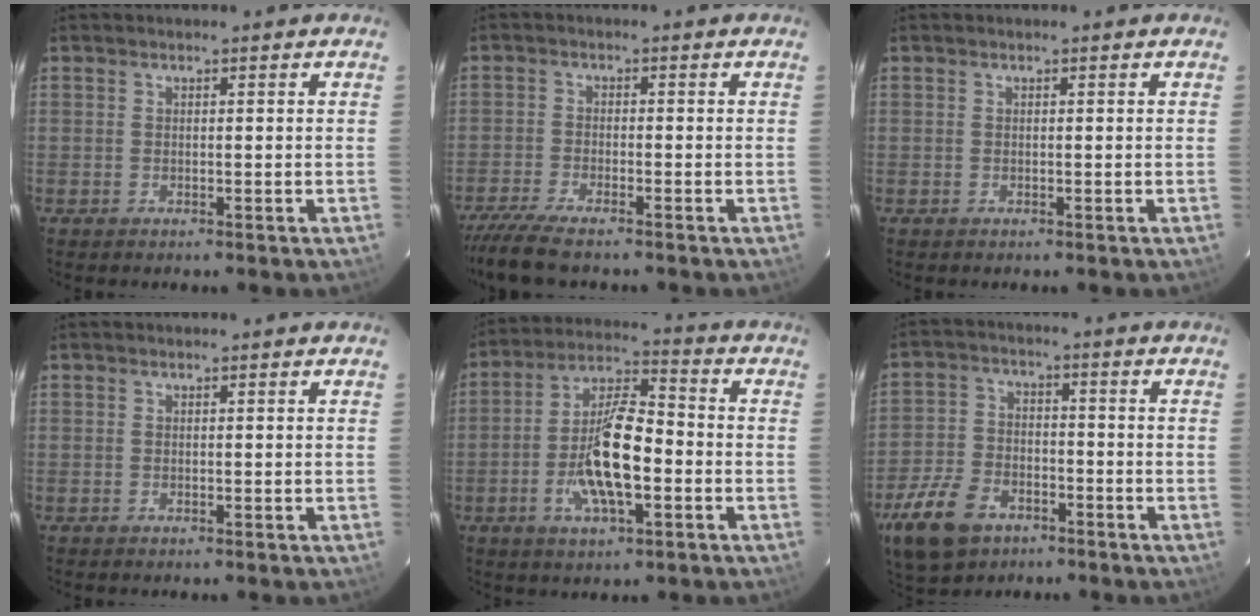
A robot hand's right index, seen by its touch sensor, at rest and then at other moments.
{"total": 7.9, "force": [-6.7, 1.1, 4.0], "torque": [-0.107, -0.029, -0.126]}
{"total": 0.0}
{"total": 0.0}
{"total": 13.2, "force": [-3.7, 4.4, 11.9], "torque": [-0.240, 0.002, -0.070]}
{"total": 13.8, "force": [-8.0, 8.6, 7.3], "torque": [-0.188, -0.005, -0.143]}